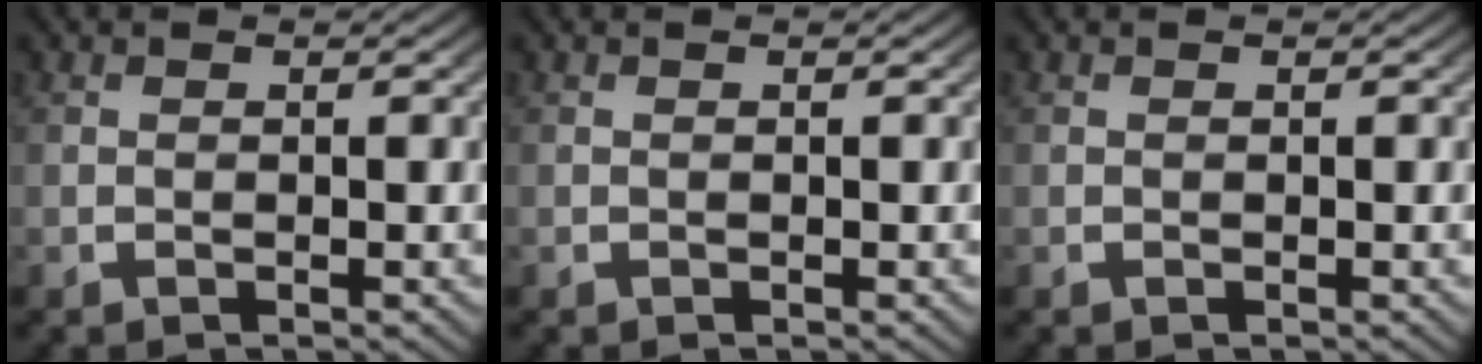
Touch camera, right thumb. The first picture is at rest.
{"total": 0.0}
{"total": 0.0}